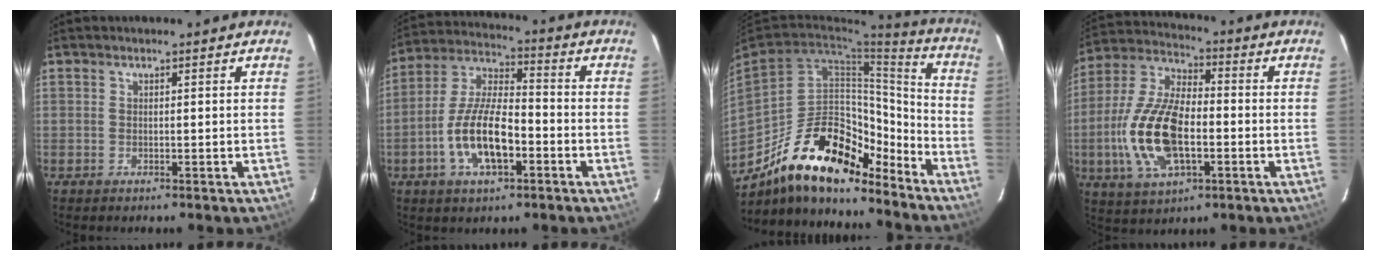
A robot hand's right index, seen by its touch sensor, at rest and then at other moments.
{"total": 13.1, "force": [-4.5, 5.2, 11.1], "torque": [-0.229, 0.004, -0.083]}
{"total": 23.8, "force": [-17.4, 9.4, 13.2], "torque": [-0.234, 0.025, -0.272]}
{"total": 17.3, "force": [-3.7, 8.2, 14.8], "torque": [-0.319, -0.001, -0.068]}